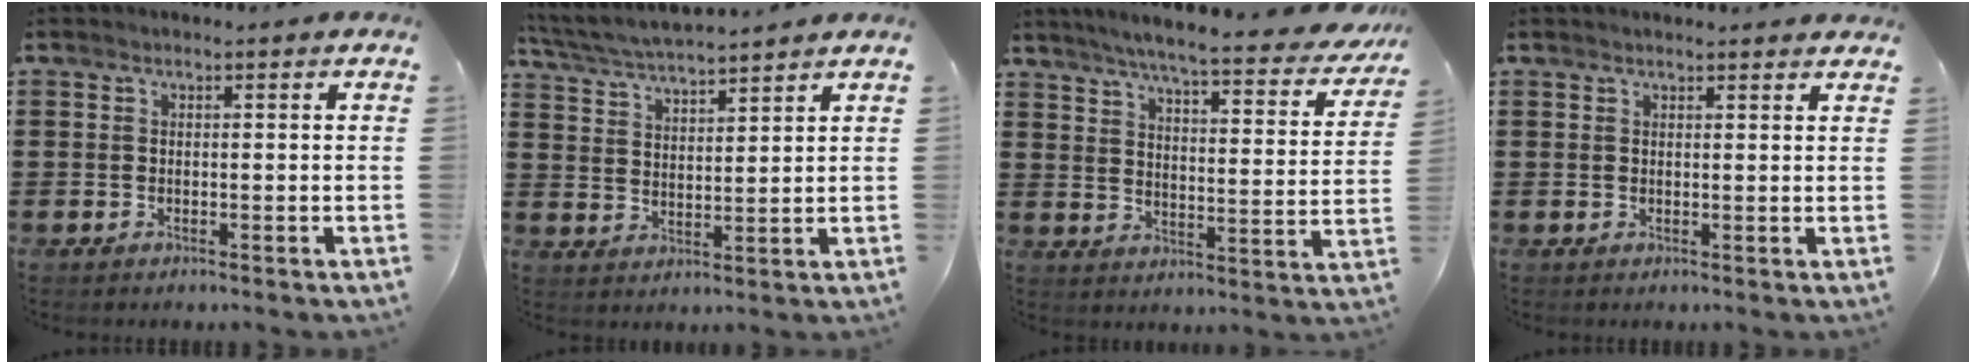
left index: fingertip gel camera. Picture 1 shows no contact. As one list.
[{"total": 4.8, "force": [4.6, 0.0, 1.2], "torque": [-0.042, -0.022, 0.081]}, {"total": 5.8, "force": [5.1, -0.3, 2.6], "torque": [-0.067, -0.041, 0.081]}, {"total": 1.3, "force": [1.2, 0.0, 0.3], "torque": [-0.008, 0.000, 0.024]}]